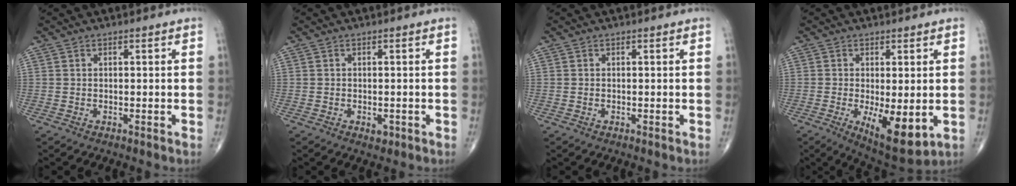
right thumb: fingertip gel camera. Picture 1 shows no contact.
{"total": 1.4, "force": [-0.6, 0.9, 0.9], "torque": [-0.007, 0.001, -0.005]}
{"total": 0.0}
{"total": 10.2, "force": [-2.2, 3.9, 9.2], "torque": [-0.137, -0.025, -0.024]}